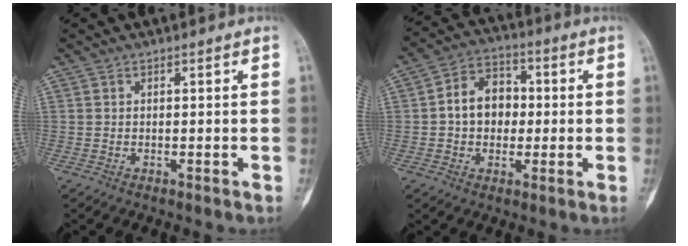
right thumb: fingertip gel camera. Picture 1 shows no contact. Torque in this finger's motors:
{"motor_torque": [-0.50, 0.93, 0.58, -0.37, 0.10]}